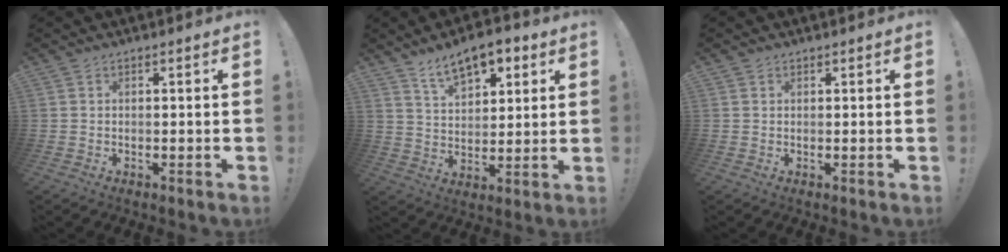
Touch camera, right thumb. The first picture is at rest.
{"total": 11.2, "force": [7.3, 5.7, 6.2], "torque": [-0.094, -0.031, 0.135]}
{"total": 0.7, "force": [0.7, 0.3, 0.1], "torque": [0.005, -0.004, 0.012]}